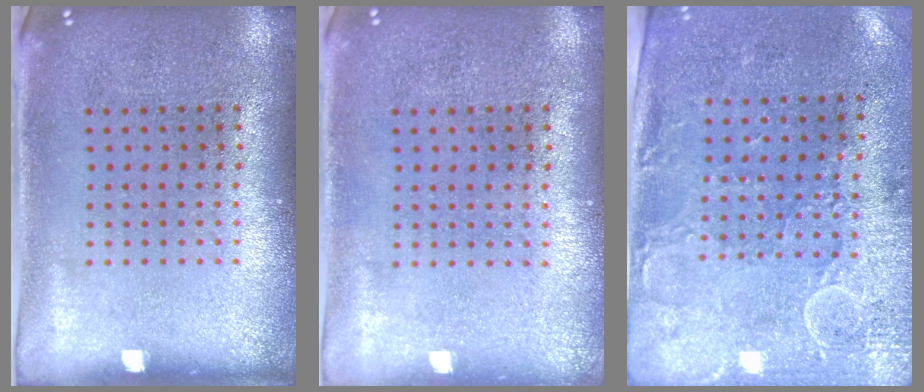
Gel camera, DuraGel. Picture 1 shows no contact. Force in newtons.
{"total": 0.0}
{"total": 2.9, "press": 2.4, "slide": 1.7}